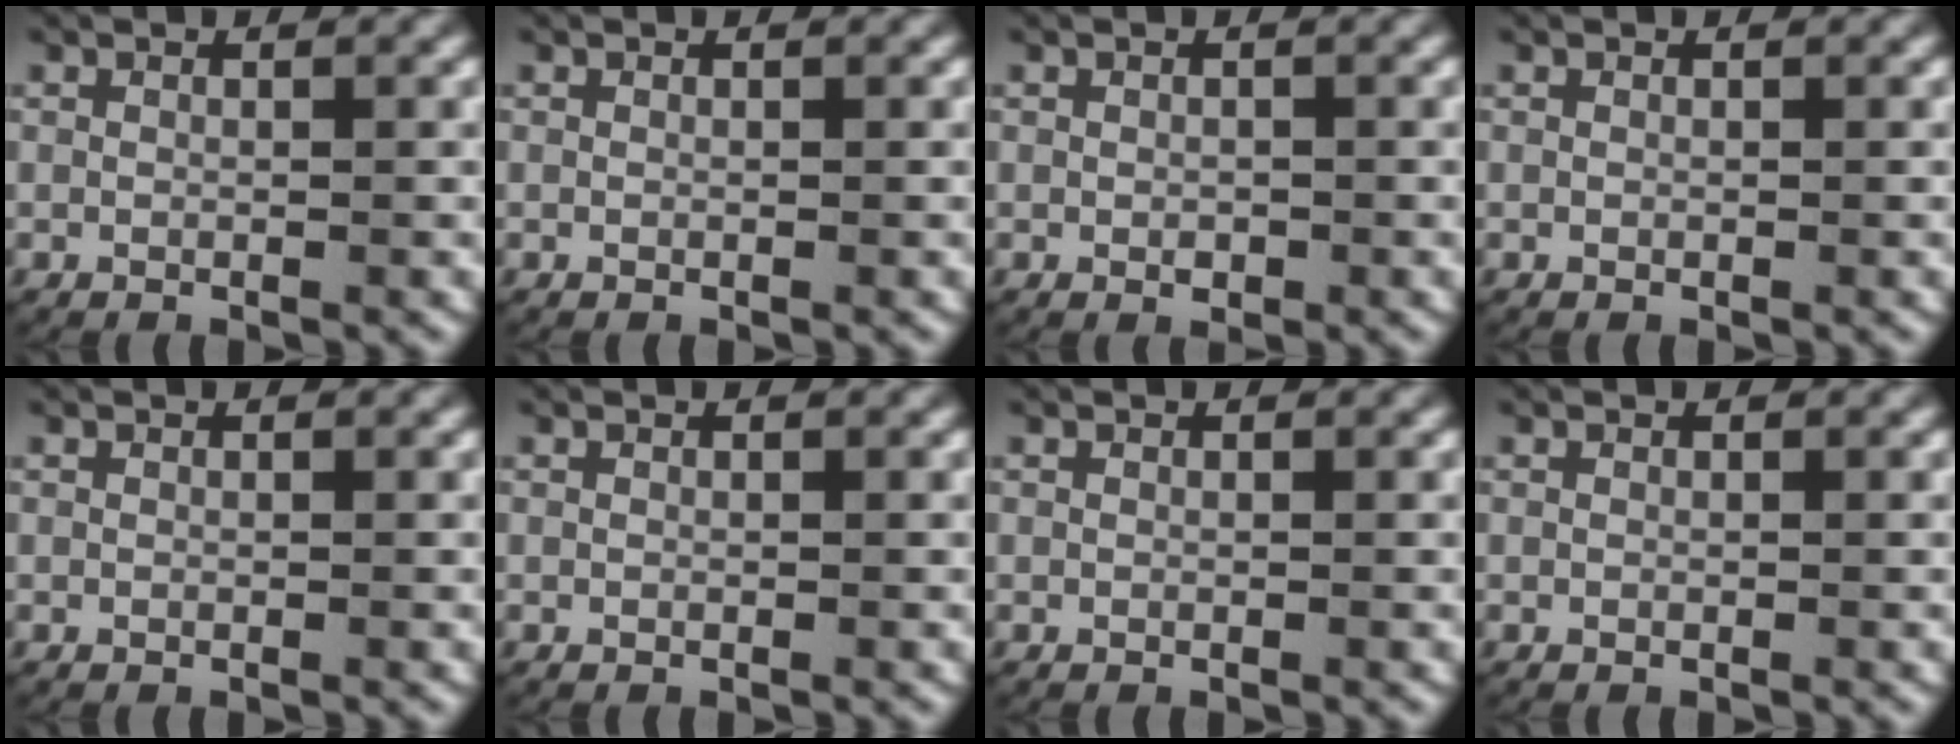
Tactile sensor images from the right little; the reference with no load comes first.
{"total": 0.0}
{"total": 0.7, "force": [-0.3, 0.6, 0.3], "torque": [-0.010, -0.005, -0.003]}
{"total": 0.0}
{"total": 0.0}
{"total": 0.0}
{"total": 0.0}
{"total": 0.0}